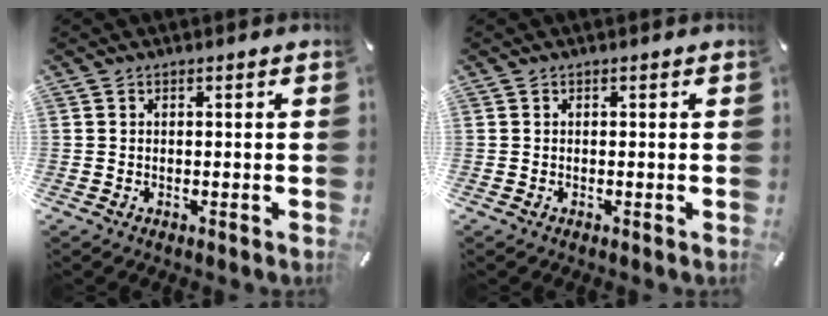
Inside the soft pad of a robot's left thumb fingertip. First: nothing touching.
{"total": 0.0}